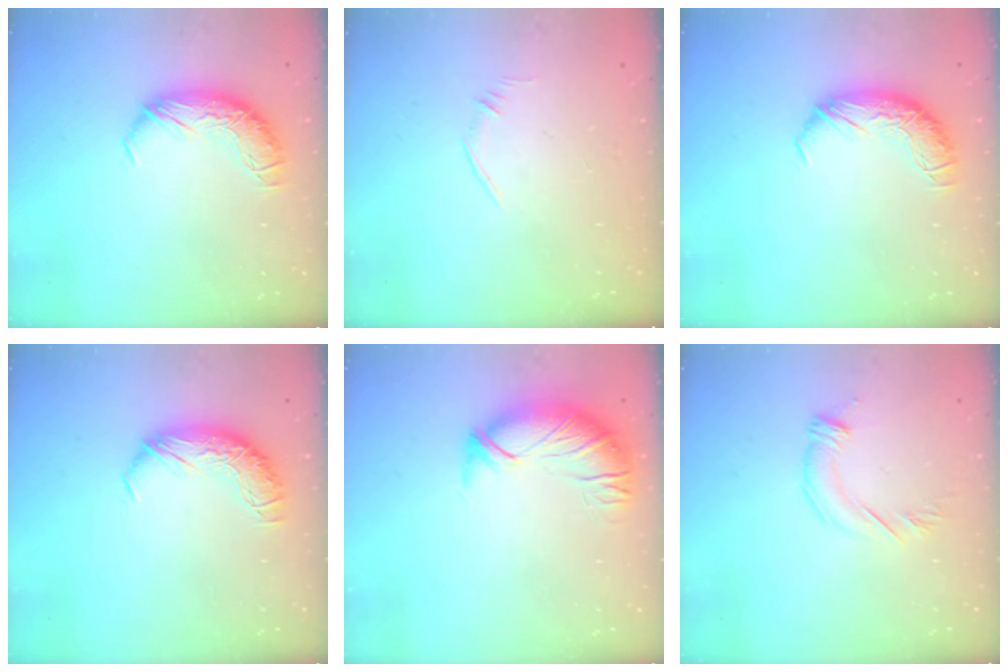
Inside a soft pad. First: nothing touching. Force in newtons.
{"total": 6.1, "press": 6.0, "slide": 1.1}
{"total": 0.0}
{"total": 0.0}
{"total": 2.8, "press": 1.3, "slide": 2.5}
{"total": 3.6, "press": 3.5, "slide": 0.8}